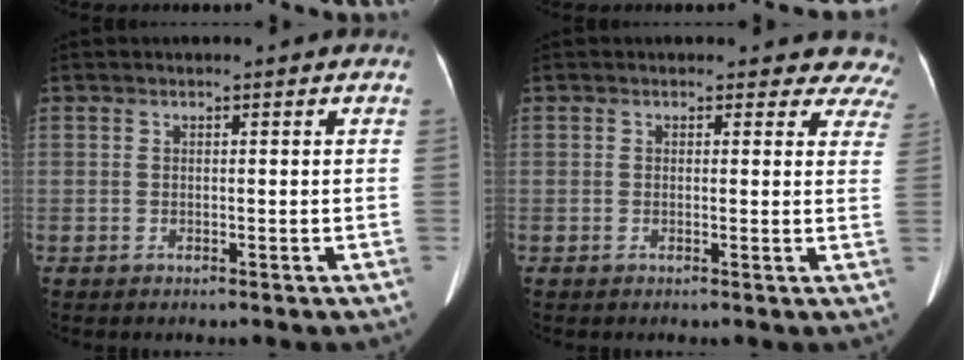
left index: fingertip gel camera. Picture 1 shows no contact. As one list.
[{"total": 6.4, "force": [5.7, 2.8, -0.4], "torque": [0.057, -0.016, 0.018]}]